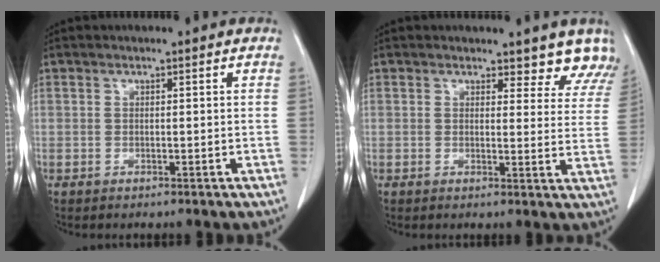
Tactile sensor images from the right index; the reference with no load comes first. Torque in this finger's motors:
{"motor_torque": [0.37, 0.37, 0.03, 0.00]}